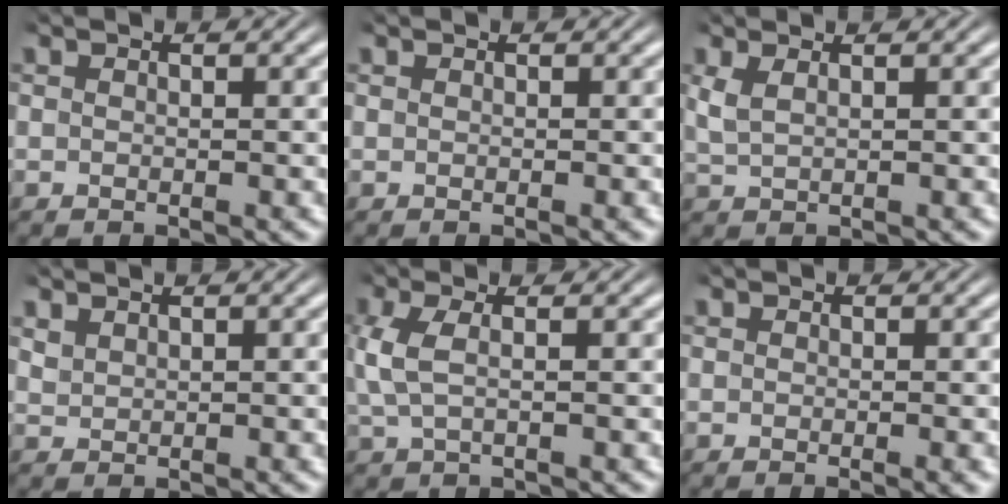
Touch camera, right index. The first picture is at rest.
{"total": 0.0}
{"total": 2.8, "force": [0.4, 2.4, 1.4], "torque": [-0.047, -0.009, 0.011]}
{"total": 1.4, "force": [1.0, 1.0, 0.0], "torque": [-0.011, -0.001, 0.024]}
{"total": 2.7, "force": [-0.8, 1.7, 2.0], "torque": [-0.063, -0.012, -0.007]}
{"total": 0.7, "force": [-0.2, -0.2, 0.7], "torque": [-0.009, 0.001, -0.005]}